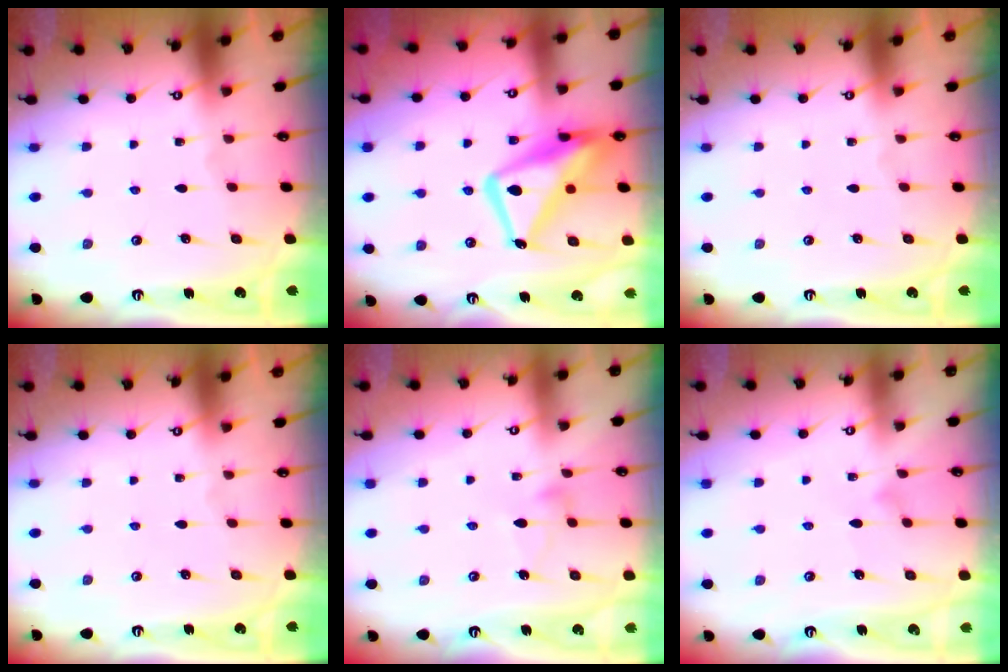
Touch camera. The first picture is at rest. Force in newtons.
{"total": 15.3, "press": 15.3, "slide": 1.4}
{"total": 0.0}
{"total": 0.0}
{"total": 4.0, "press": 4.0, "slide": 0.3}
{"total": 4.2, "press": 4.2, "slide": 0.3}